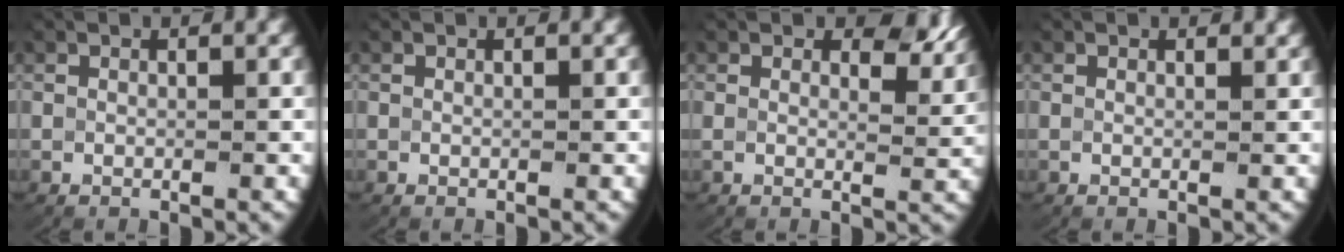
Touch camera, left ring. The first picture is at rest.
{"total": 0.0}
{"total": 3.4, "force": [2.2, 1.2, 2.3], "torque": [-0.033, -0.010, 0.032]}
{"total": 0.6, "force": [0.6, -0.1, 0.2], "torque": [-0.003, -0.004, 0.009]}